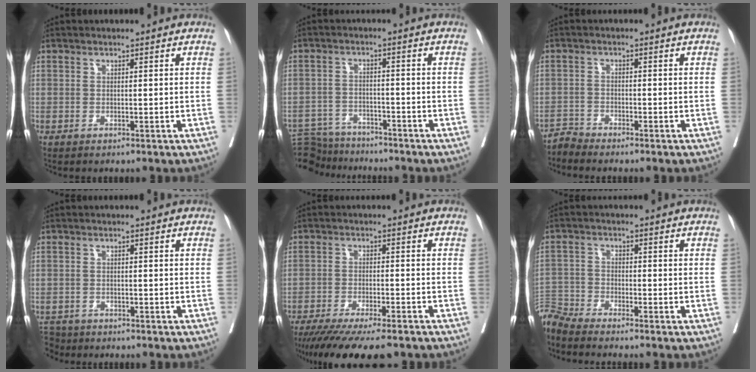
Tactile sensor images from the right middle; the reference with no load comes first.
{"total": 8.6, "force": [-8.4, 1.6, 0.6], "torque": [-0.010, 0.007, -0.139]}
{"total": 2.1, "force": [-2.0, -0.2, -0.8], "torque": [0.022, -0.012, -0.041]}
{"total": 3.8, "force": [-3.5, 1.6, -0.3], "torque": [0.005, -0.007, -0.063]}
{"total": 14.1, "force": [-11.7, 1.8, 7.7], "torque": [-0.119, -0.032, -0.178]}
{"total": 5.7, "force": [-5.6, -1.1, 0.1], "torque": [-0.006, -0.009, -0.111]}